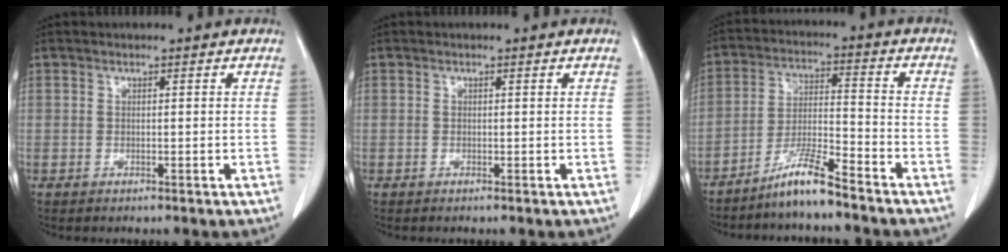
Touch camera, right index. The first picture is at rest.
{"total": 0.0}
{"total": 7.7, "force": [-6.3, -0.3, 4.5], "torque": [-0.089, -0.013, -0.123]}